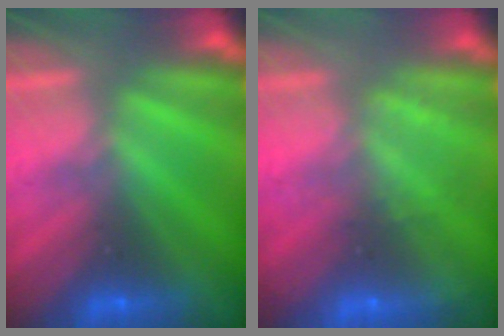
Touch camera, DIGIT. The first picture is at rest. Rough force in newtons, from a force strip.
{"total": 2.2}